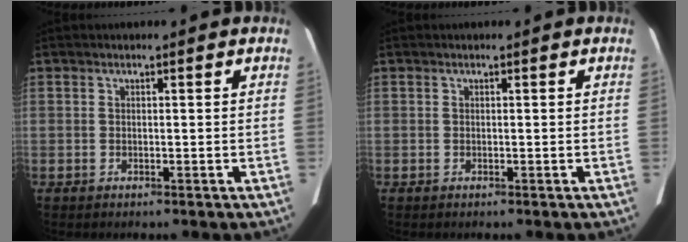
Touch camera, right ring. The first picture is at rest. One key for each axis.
{"total": 0.0}